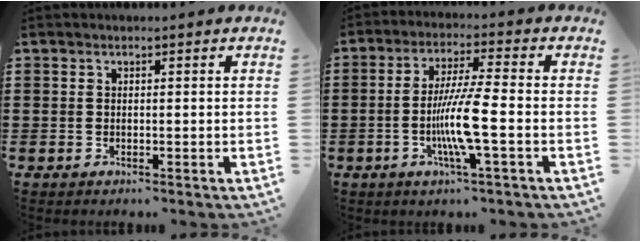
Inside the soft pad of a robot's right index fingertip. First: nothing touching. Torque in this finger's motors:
{"motor_torque": [1.76, 0.37, 0.43, 0.21]}